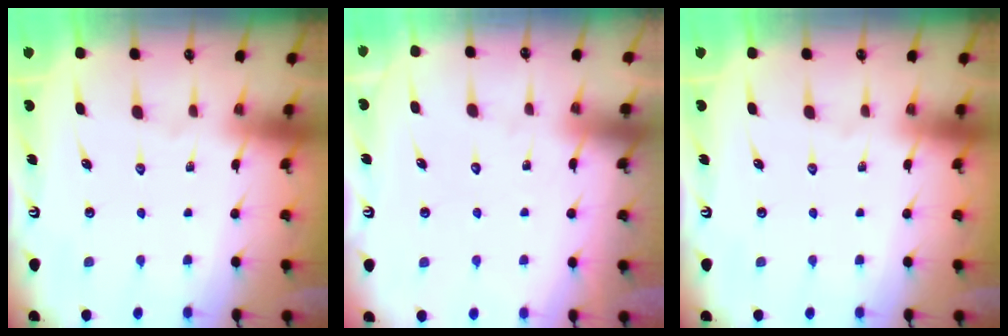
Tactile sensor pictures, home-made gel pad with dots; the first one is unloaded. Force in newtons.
{"total": 4.8, "press": 4.7, "slide": 0.5}
{"total": 0.0}